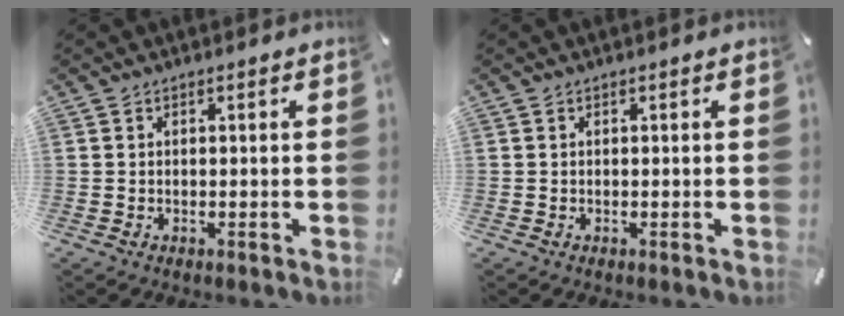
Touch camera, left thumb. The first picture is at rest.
{"total": 0.0}